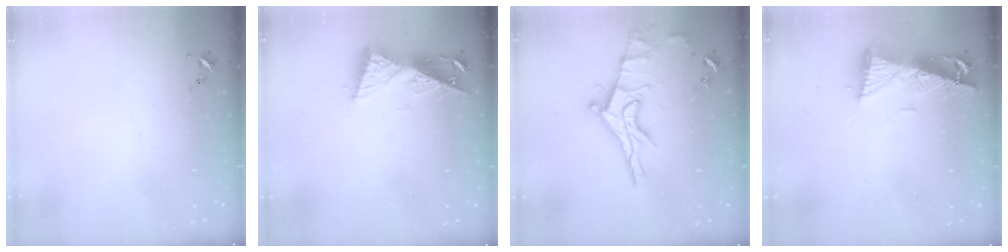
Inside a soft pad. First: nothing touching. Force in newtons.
{"total": 9.9, "press": 9.9, "slide": 0.6}
{"total": 15.5, "press": 15.4, "slide": 1.4}
{"total": 9.5, "press": 9.5, "slide": 0.9}